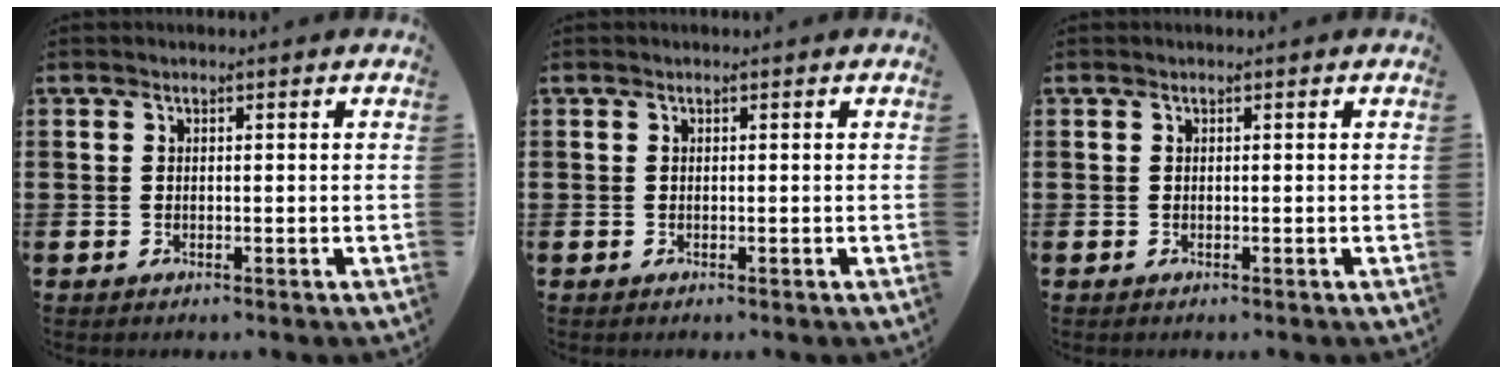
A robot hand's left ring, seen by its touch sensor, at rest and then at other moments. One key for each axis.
{"total": 0.0}
{"total": 0.0}